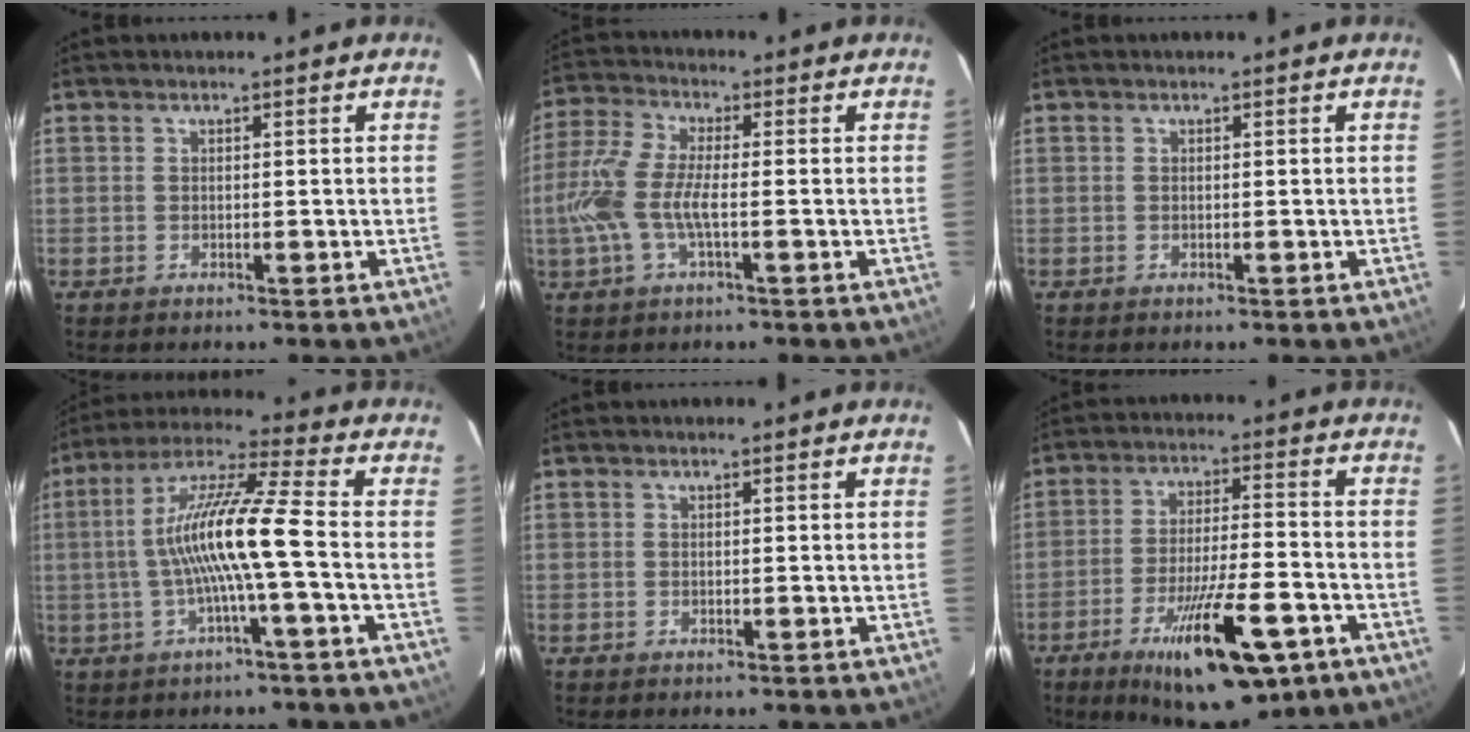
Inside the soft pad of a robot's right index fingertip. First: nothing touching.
{"total": 10.1, "force": [-2.0, 2.8, 9.5], "torque": [-0.217, -0.001, -0.039]}
{"total": 0.0}
{"total": 12.6, "force": [-1.9, -0.4, 12.5], "torque": [-0.238, 0.013, -0.036]}
{"total": 0.0}
{"total": 19.4, "force": [-11.1, 5.4, 14.9], "torque": [-0.252, -0.029, -0.164]}